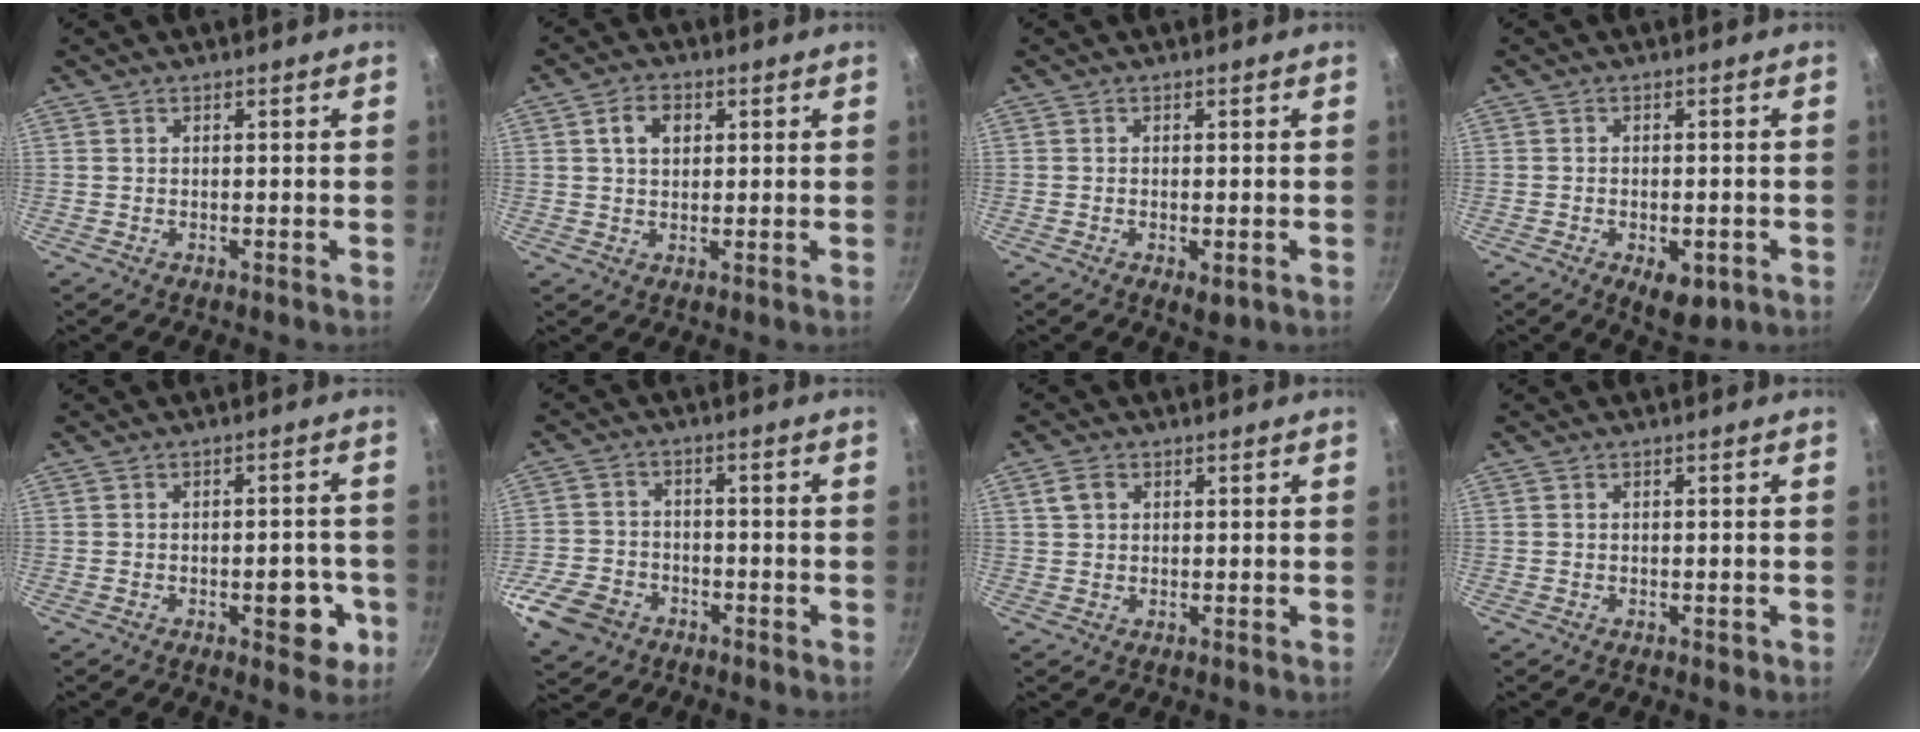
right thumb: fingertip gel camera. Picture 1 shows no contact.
{"total": 5.0, "force": [1.4, 3.5, 3.2], "torque": [-0.038, 0.004, 0.022]}
{"total": 2.8, "force": [-0.8, 1.3, 2.3], "torque": [-0.036, -0.009, -0.011]}
{"total": 6.6, "force": [-2.6, 3.4, 5.1], "torque": [-0.053, 0.007, -0.027]}
{"total": 7.4, "force": [-2.5, 3.8, 5.8], "torque": [-0.043, 0.016, -0.028]}
{"total": 11.0, "force": [-5.5, 8.2, 5.0], "torque": [-0.097, 0.036, -0.105]}
{"total": 2.9, "force": [1.0, 2.3, 1.6], "torque": [-0.020, 0.003, 0.017]}
{"total": 0.9, "force": [-0.4, 0.6, 0.6], "torque": [-0.005, 0.002, -0.006]}